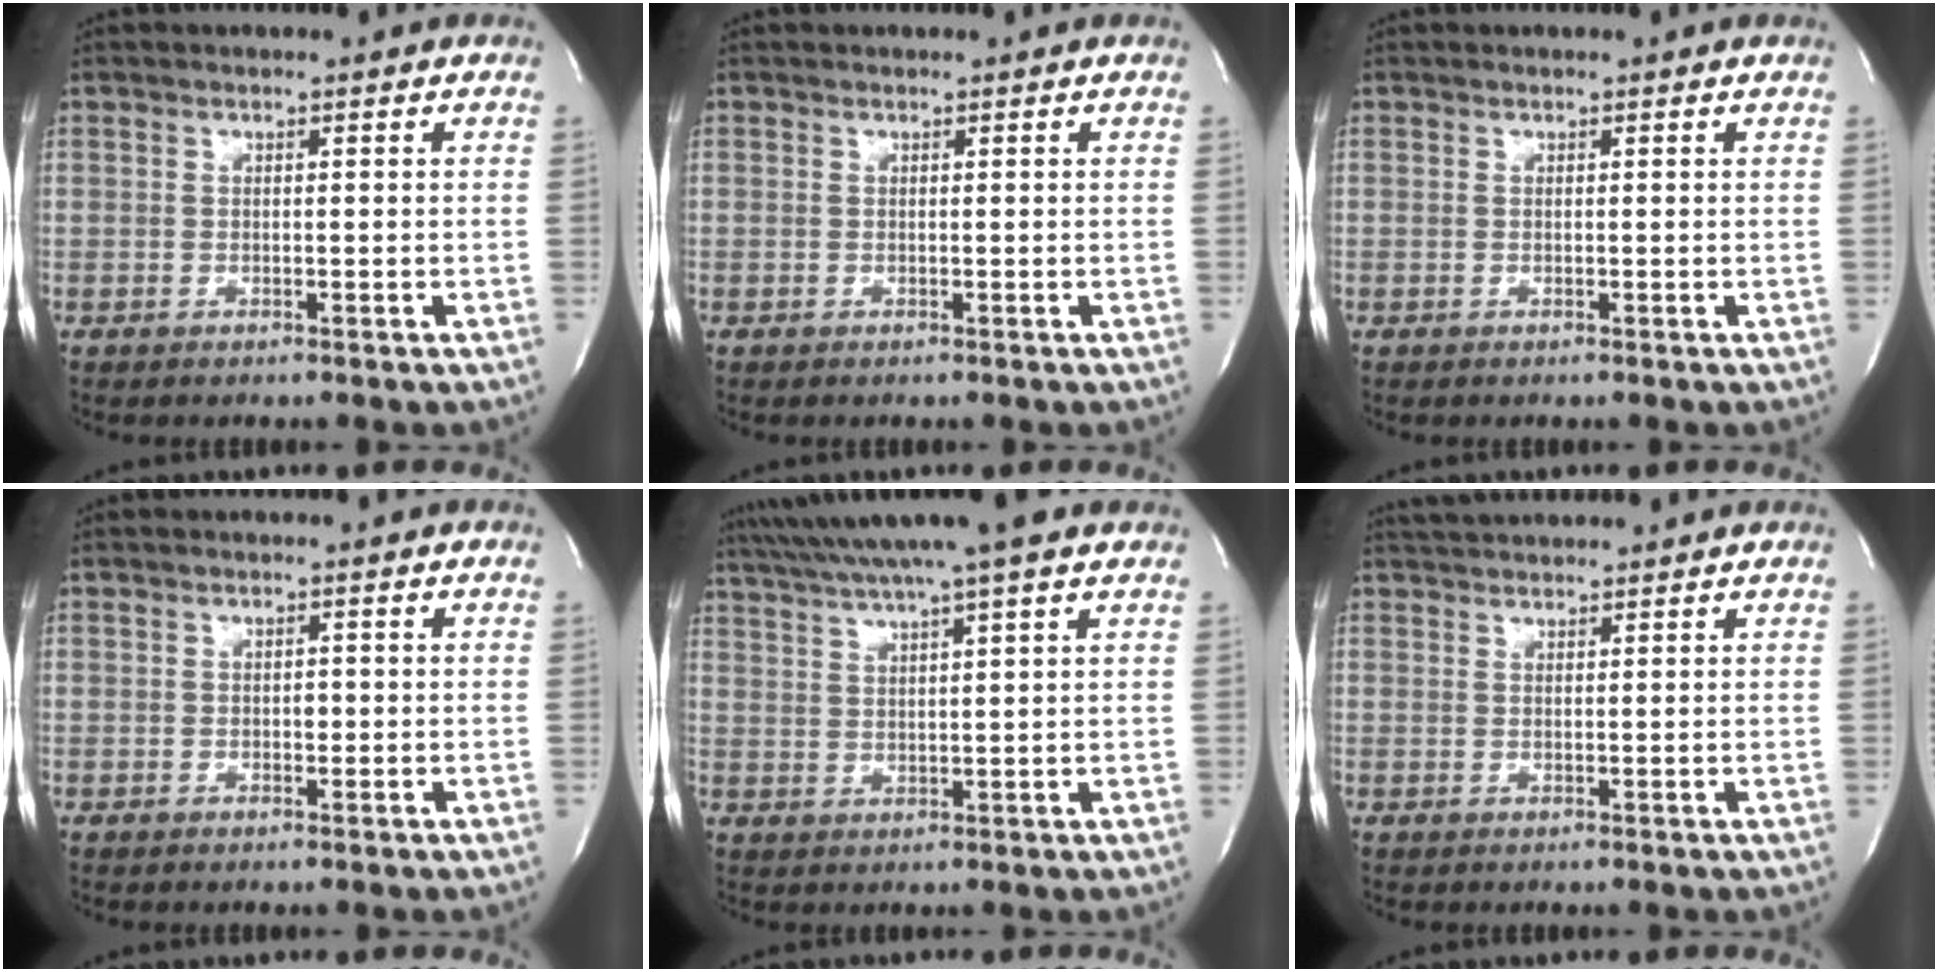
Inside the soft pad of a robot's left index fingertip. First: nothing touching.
{"total": 0.7, "force": [0.7, 0.0, 0.1], "torque": [-0.004, 0.007, 0.011]}
{"total": 1.1, "force": [1.1, 0.1, 0.2], "torque": [-0.008, 0.012, 0.014]}
{"total": 0.8, "force": [-0.2, 0.4, 0.7], "torque": [-0.006, -0.009, -0.004]}
{"total": 12.5, "force": [10.3, -0.8, 7.0], "torque": [-0.126, 0.022, 0.150]}
{"total": 4.5, "force": [4.4, 0.1, 1.1], "torque": [-0.022, 0.034, 0.073]}